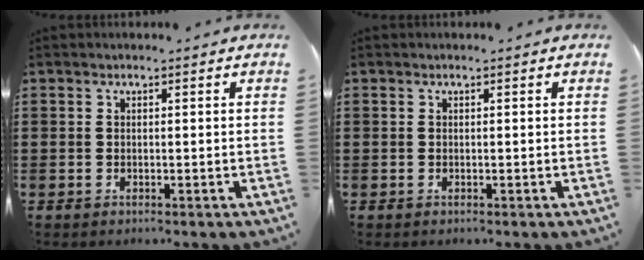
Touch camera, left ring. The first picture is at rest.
{"total": 0.0}